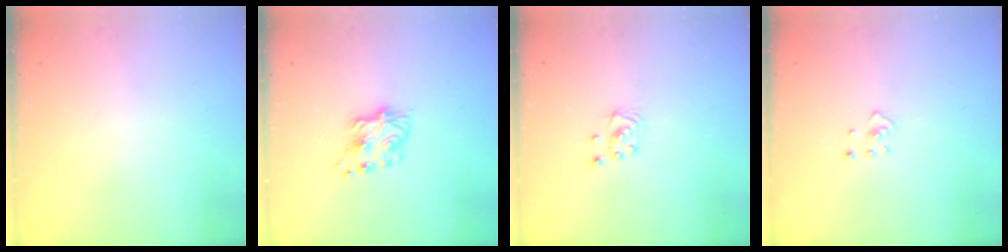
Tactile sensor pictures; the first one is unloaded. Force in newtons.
{"total": 7.1, "press": 7.1, "slide": 0.5}
{"total": 3.1, "press": 3.1, "slide": 0.2}
{"total": 2.4, "press": 2.3, "slide": 0.4}